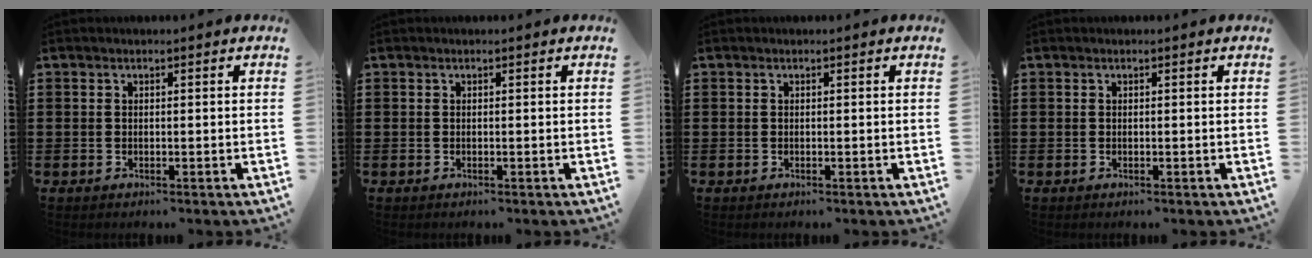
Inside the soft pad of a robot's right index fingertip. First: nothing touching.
{"total": 0.0}
{"total": 0.0}
{"total": 0.0}